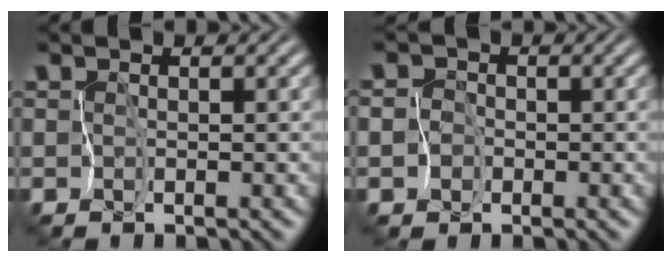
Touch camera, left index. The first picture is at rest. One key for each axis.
{"total": 3.1, "fx": -1.3, "fy": 2.8, "fz": 0.5, "tx": 0.008, "ty": 0.006, "tz": -0.045}